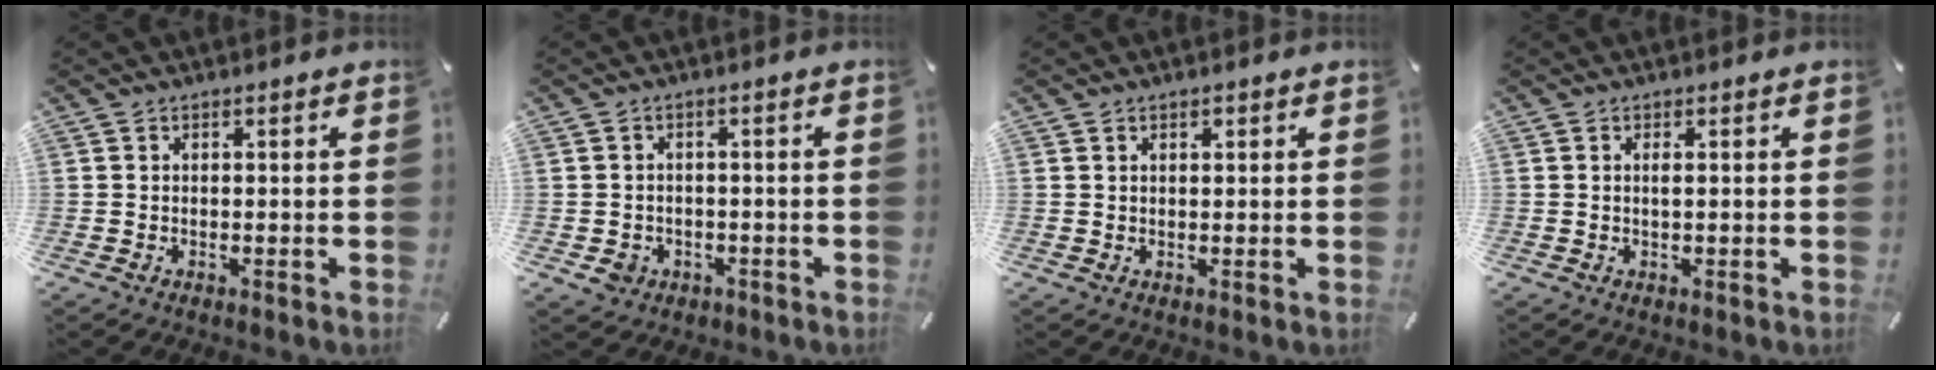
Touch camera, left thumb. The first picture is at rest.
{"total": 3.6, "force": [-1.2, 3.1, 1.5], "torque": [-0.023, -0.001, -0.024]}
{"total": 0.9, "force": [0.5, 0.6, 0.4], "torque": [-0.009, 0.001, 0.010]}
{"total": 1.1, "force": [0.2, 0.1, 1.0], "torque": [-0.021, -0.001, 0.003]}